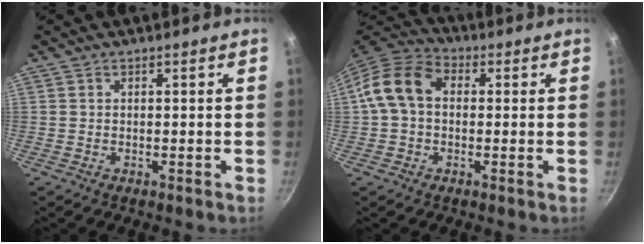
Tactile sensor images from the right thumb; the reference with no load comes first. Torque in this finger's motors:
{"motor_torque": [0.59, 2.50, 0.56, -0.61, 0.33]}